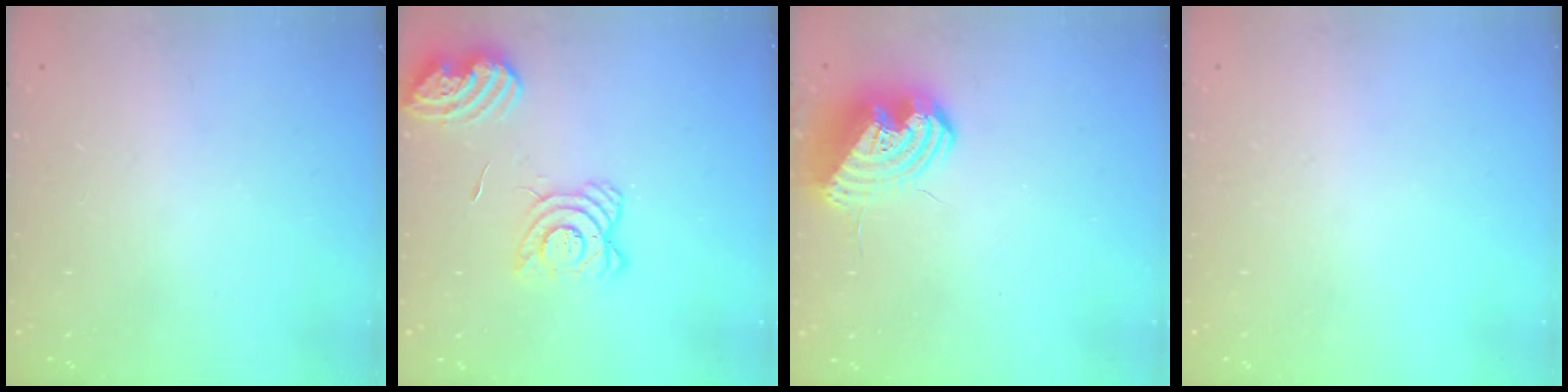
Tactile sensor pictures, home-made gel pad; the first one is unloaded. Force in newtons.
{"total": 13.5, "press": 13.4, "slide": 1.5}
{"total": 10.9, "press": 10.7, "slide": 1.9}
{"total": 0.0}